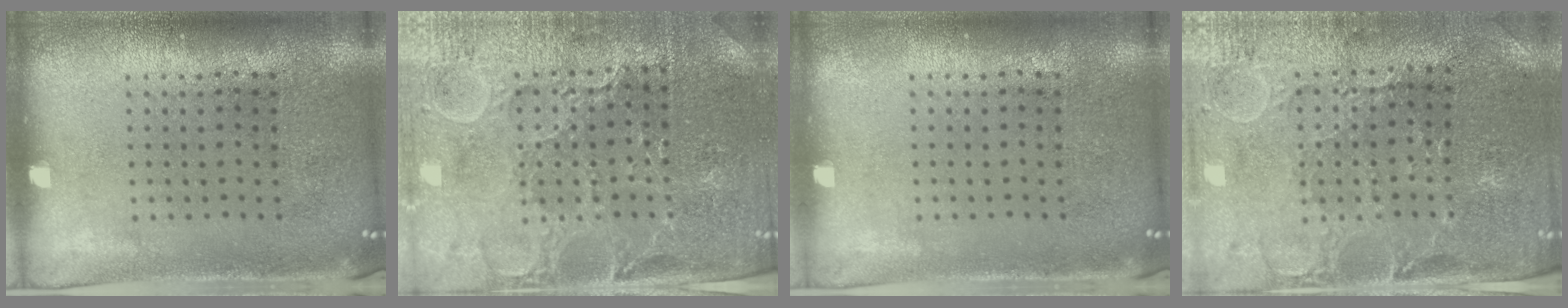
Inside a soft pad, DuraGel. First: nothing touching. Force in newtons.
{"total": 3.9, "press": 3.8, "slide": 1.0}
{"total": 0.0}
{"total": 1.1, "press": 1.0, "slide": 0.4}